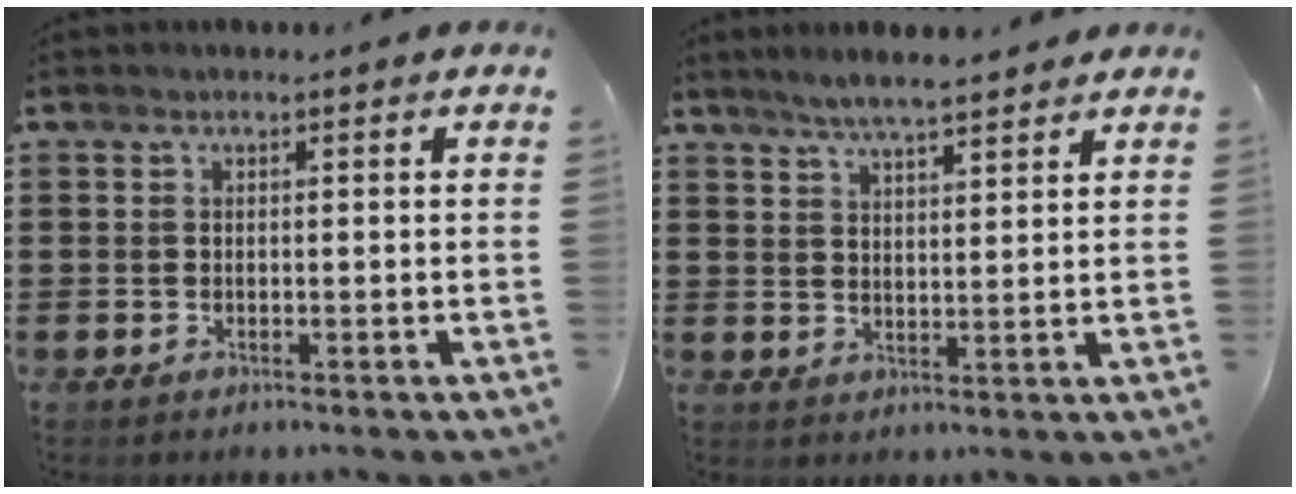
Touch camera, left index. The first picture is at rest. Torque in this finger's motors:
{"motor_torque": [0.57, -0.67, 0.13, 0.08]}